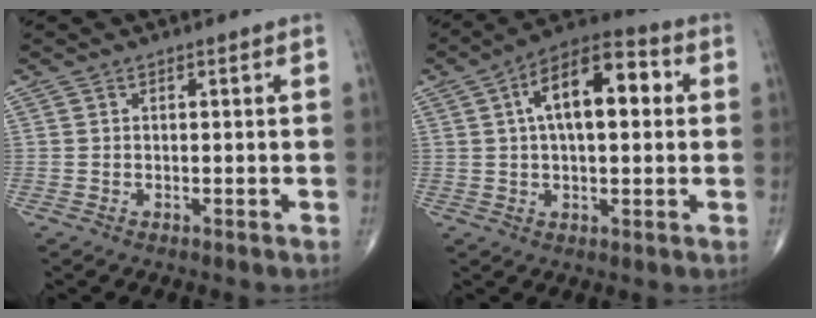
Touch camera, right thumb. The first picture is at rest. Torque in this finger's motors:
{"motor_torque": [0.67, 3.14, 1.36, 0.15, 0.08]}